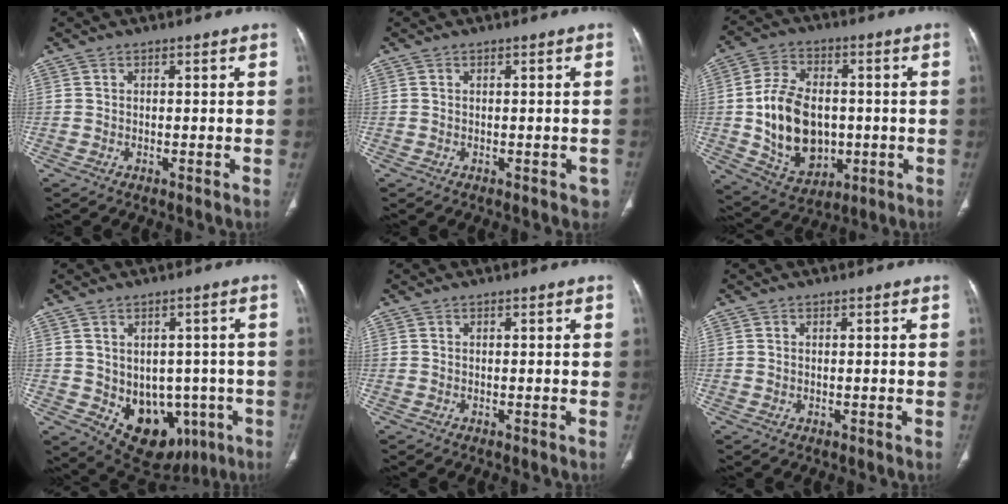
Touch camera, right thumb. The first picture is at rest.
{"total": 2.0, "force": [-0.5, 1.3, 1.4], "torque": [-0.004, 0.005, -0.002]}
{"total": 16.7, "force": [-1.0, 11.8, 11.8], "torque": [-0.181, 0.003, 0.000]}
{"total": 14.0, "force": [-3.7, 10.3, 8.8], "torque": [-0.078, 0.011, -0.023]}
{"total": 0.0}
{"total": 0.0}